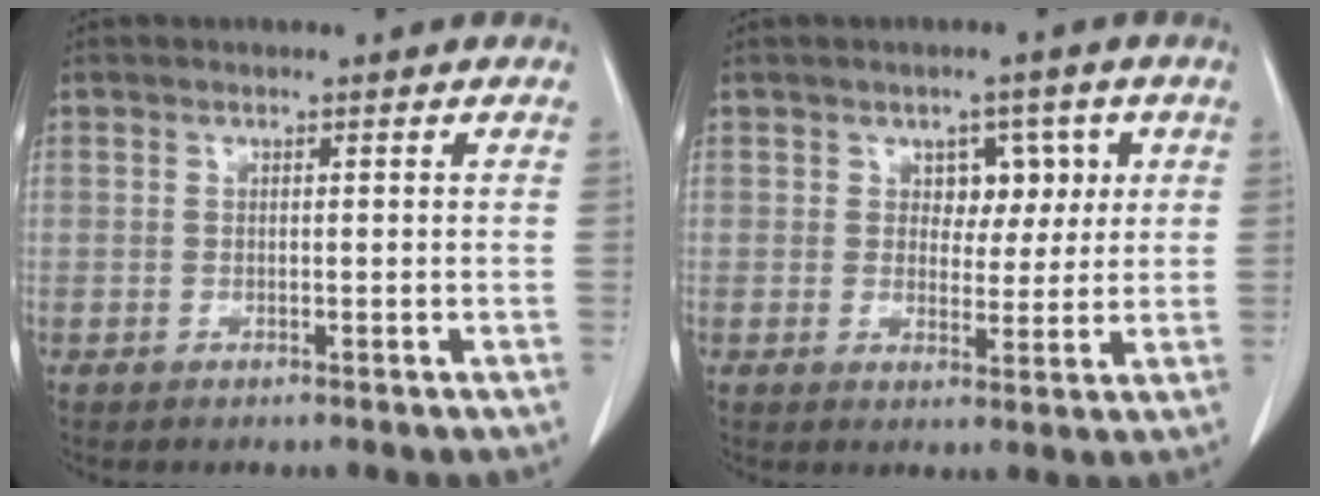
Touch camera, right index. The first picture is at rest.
{"total": 4.8, "force": [1.5, 3.4, 3.1], "torque": [-0.030, 0.012, 0.023]}